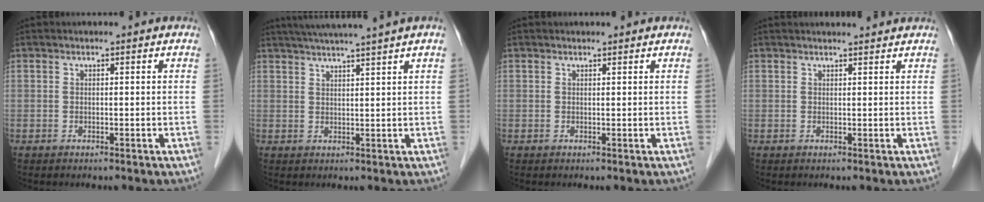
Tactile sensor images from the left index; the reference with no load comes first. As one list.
[{"total": 9.4, "force": [8.1, -1.5, 4.7], "torque": [-0.074, 0.020, 0.112]}, {"total": 1.2, "force": [1.1, 0.4, 0.2], "torque": [-0.008, 0.011, 0.018]}, {"total": 5.3, "force": [5.1, 0.4, 1.2], "torque": [-0.014, 0.025, 0.058]}]